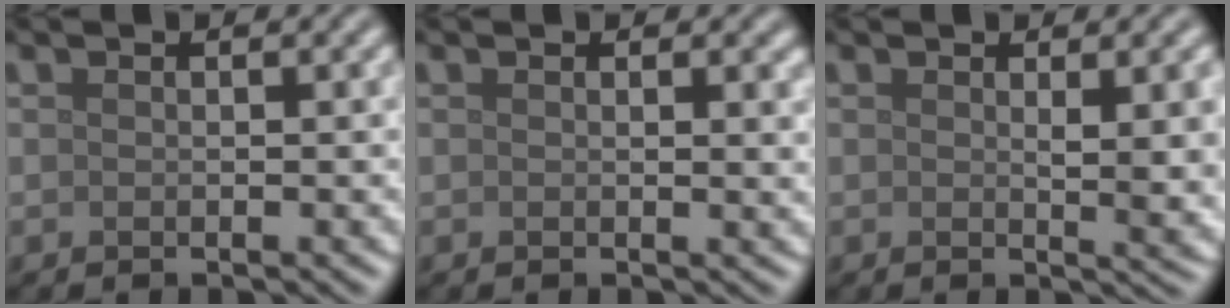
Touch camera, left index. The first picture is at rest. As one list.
[{"total": 1.0, "force": [0.6, 0.3, 0.8], "torque": [-0.006, -0.001, 0.008]}, {"total": 3.6, "force": [0.8, 0.9, 3.4], "torque": [-0.041, -0.002, 0.013]}]